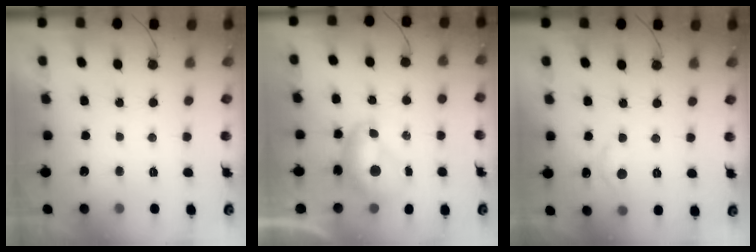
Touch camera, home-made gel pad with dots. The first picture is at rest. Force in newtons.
{"total": 7.4, "press": 7.4, "slide": 0.1}
{"total": 7.4, "press": 7.3, "slide": 0.9}